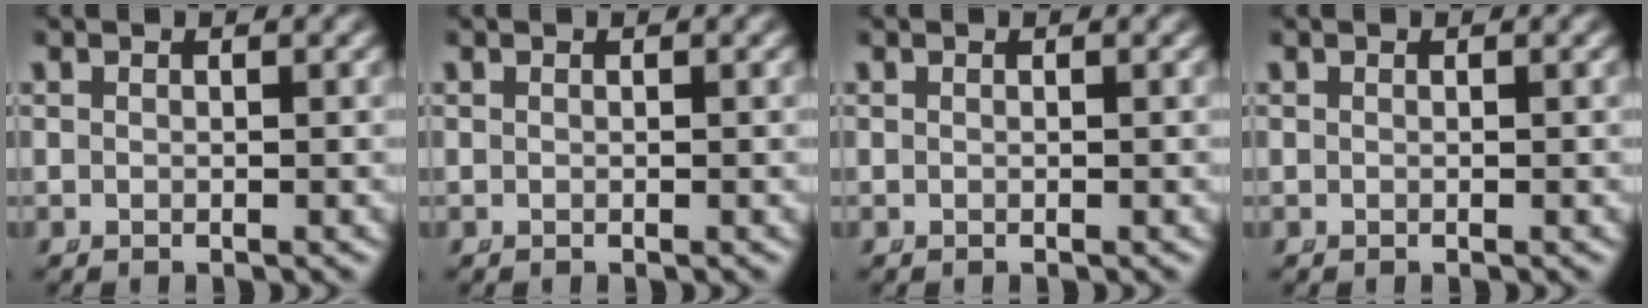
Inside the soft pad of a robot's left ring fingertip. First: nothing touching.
{"total": 0.0}
{"total": 0.0}
{"total": 0.0}